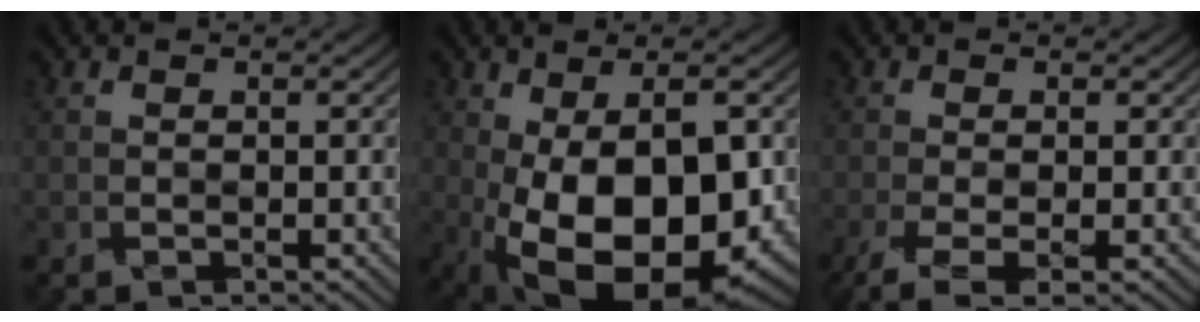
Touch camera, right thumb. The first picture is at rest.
{"total": 17.0, "force": [-3.8, 8.4, 14.3], "torque": [-0.227, -0.029, -0.052]}
{"total": 4.0, "force": [-2.2, 0.8, 3.2], "torque": [-0.074, -0.005, -0.041]}